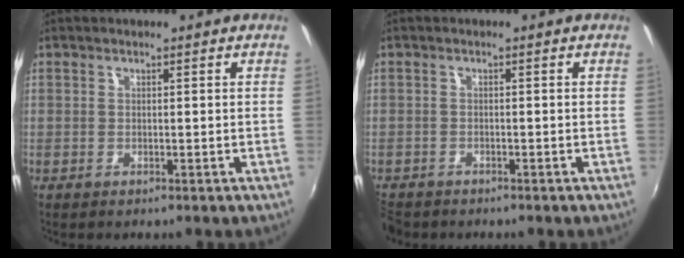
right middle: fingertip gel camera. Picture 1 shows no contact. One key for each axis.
{"total": 3.8, "fx": -3.2, "fy": 1.9, "fz": 0.8, "tx": -0.035, "ty": -0.013, "tz": -0.060}